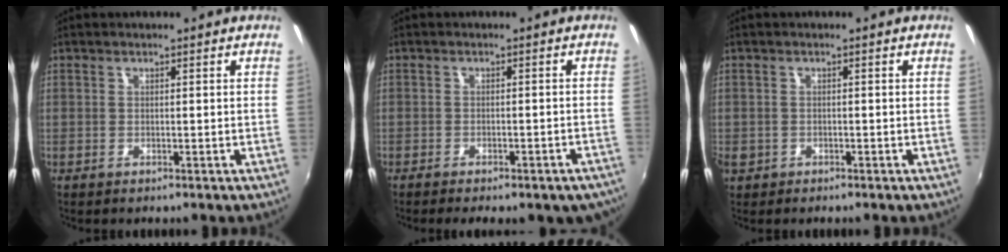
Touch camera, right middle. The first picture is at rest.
{"total": 9.3, "force": [-7.1, 3.0, 5.1], "torque": [-0.095, -0.024, -0.083]}
{"total": 2.3, "force": [-1.0, 1.9, 0.8], "torque": [-0.020, -0.004, -0.015]}